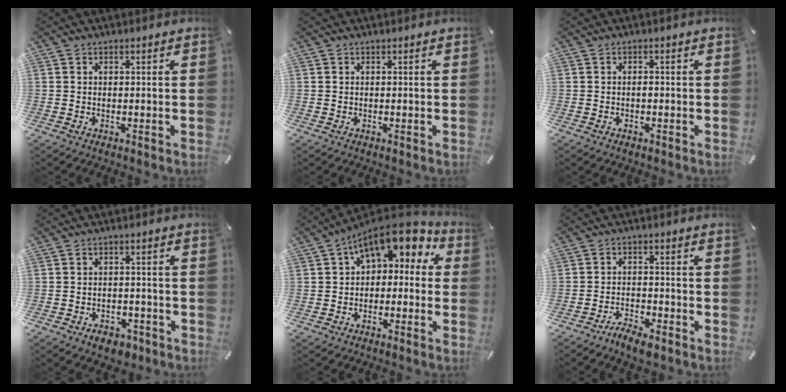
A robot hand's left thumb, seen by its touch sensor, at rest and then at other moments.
{"total": 0.0}
{"total": 0.8, "force": [-0.4, 0.5, 0.5], "torque": [-0.012, 0.001, -0.009]}
{"total": 4.4, "force": [-3.1, 2.7, 1.7], "torque": [-0.028, 0.018, -0.057]}
{"total": 8.3, "force": [4.2, 4.9, 5.2], "torque": [-0.086, -0.025, 0.078]}
{"total": 4.6, "force": [-4.1, 1.4, 1.7], "torque": [-0.036, 0.019, -0.079]}